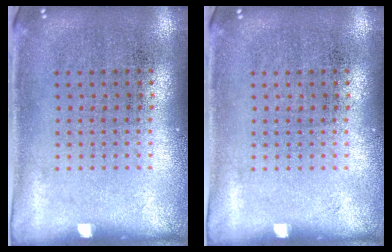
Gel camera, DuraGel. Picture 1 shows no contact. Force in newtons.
{"total": 0.0}